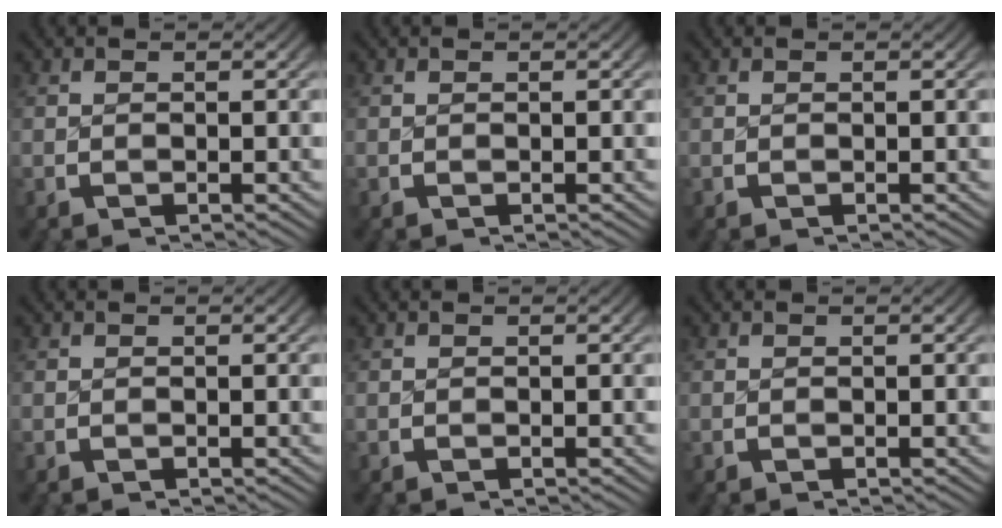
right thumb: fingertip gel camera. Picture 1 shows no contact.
{"total": 0.0}
{"total": 0.0}
{"total": 0.0}
{"total": 0.0}
{"total": 0.0}